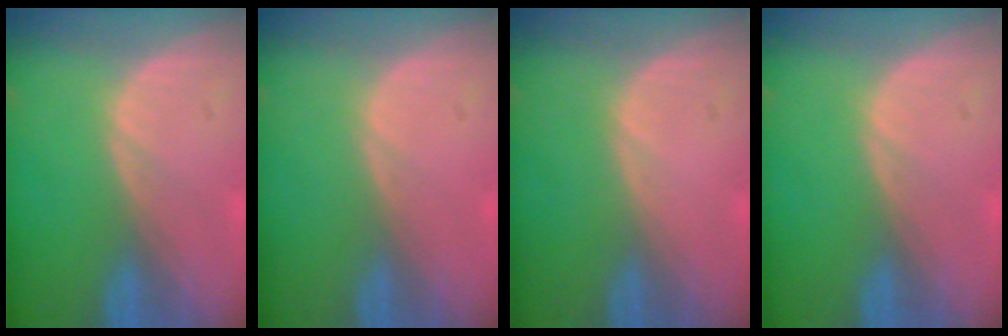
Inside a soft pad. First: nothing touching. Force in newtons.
{"total": 0.0}
{"total": 0.0}
{"total": 0.0}